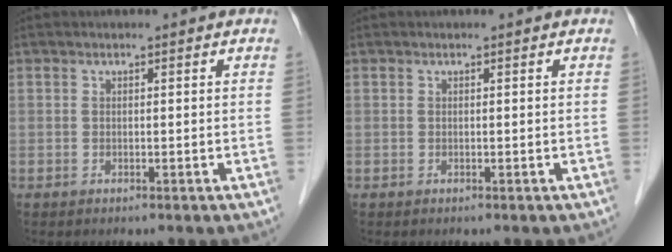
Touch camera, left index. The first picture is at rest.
{"total": 0.0}